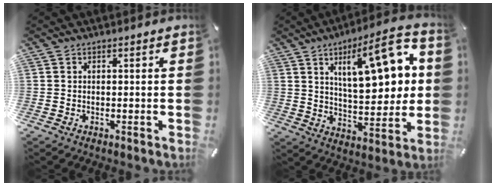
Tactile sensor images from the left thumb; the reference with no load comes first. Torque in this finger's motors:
{"motor_torque": [1.96, 3.05, 1.70, -1.06, 0.61]}